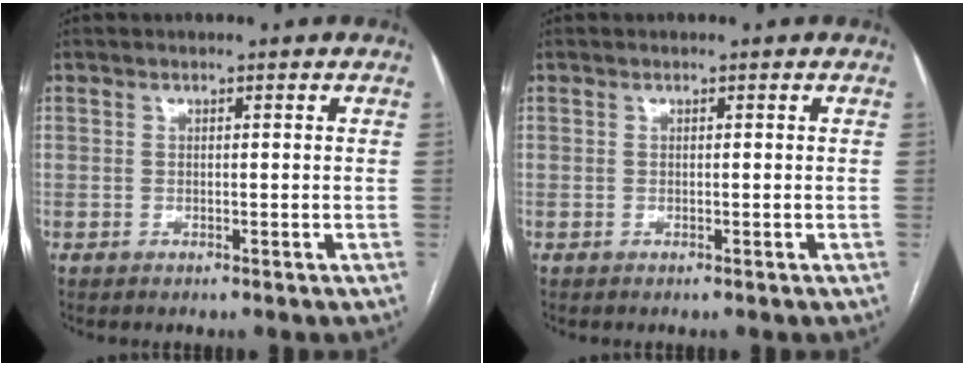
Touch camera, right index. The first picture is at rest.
{"total": 0.0}